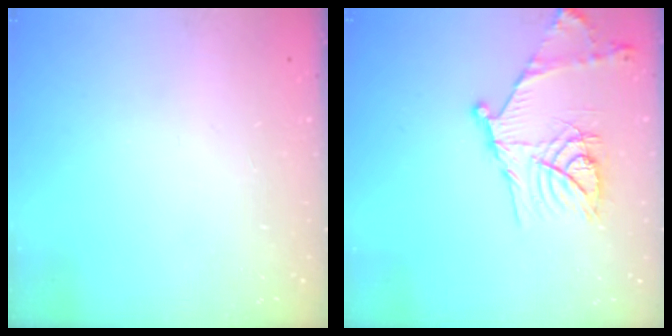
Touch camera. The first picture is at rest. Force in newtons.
{"total": 17.5, "press": 17.5, "slide": 1.2}